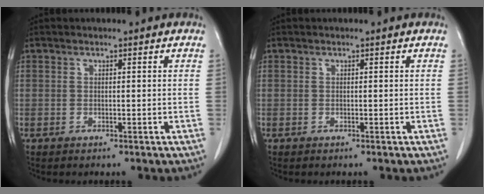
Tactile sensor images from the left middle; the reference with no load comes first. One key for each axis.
{"total": 0.0}